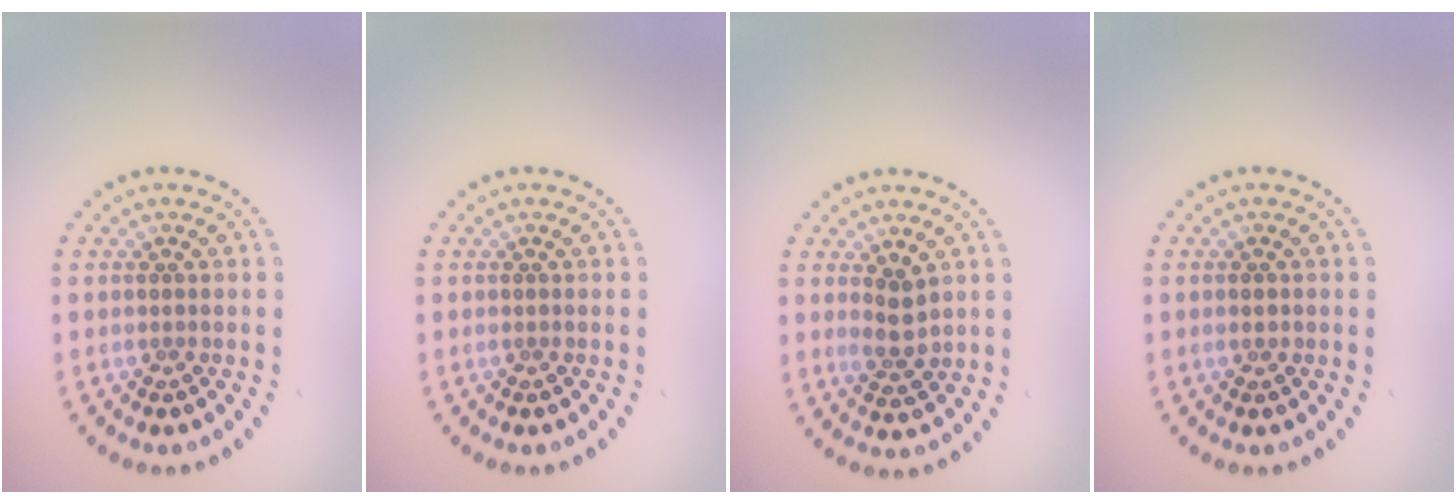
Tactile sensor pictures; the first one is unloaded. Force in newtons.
{"total": 0.0}
{"total": 2.0, "press": 2.0, "slide": 0.6}
{"total": 1.0, "press": 1.0, "slide": 0.0}